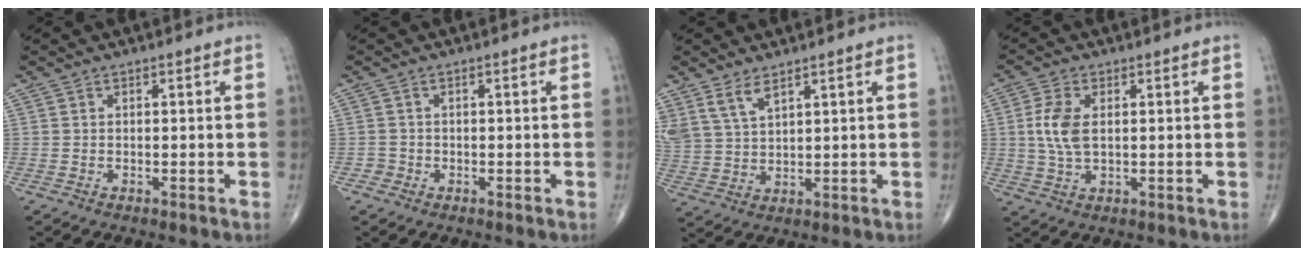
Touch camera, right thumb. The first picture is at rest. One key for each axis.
{"total": 1.3, "fx": -0.6, "fy": 1.1, "fz": -0.2, "tx": 0.012, "ty": 0.007, "tz": -0.017}
{"total": 6.1, "fx": 4.2, "fy": 2.5, "fz": 3.6, "tx": -0.072, "ty": -0.016, "tz": 0.094}
{"total": 6.6, "fx": 0.9, "fy": 3.6, "fz": 5.5, "tx": -0.124, "ty": 0.000, "tz": 0.018}